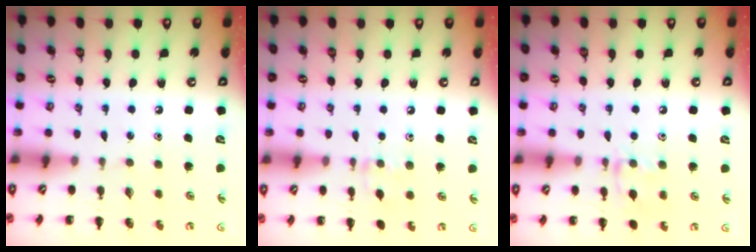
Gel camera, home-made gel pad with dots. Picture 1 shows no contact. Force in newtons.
{"total": 4.4, "press": 4.2, "slide": 1.4}
{"total": 8.5, "press": 8.4, "slide": 1.2}